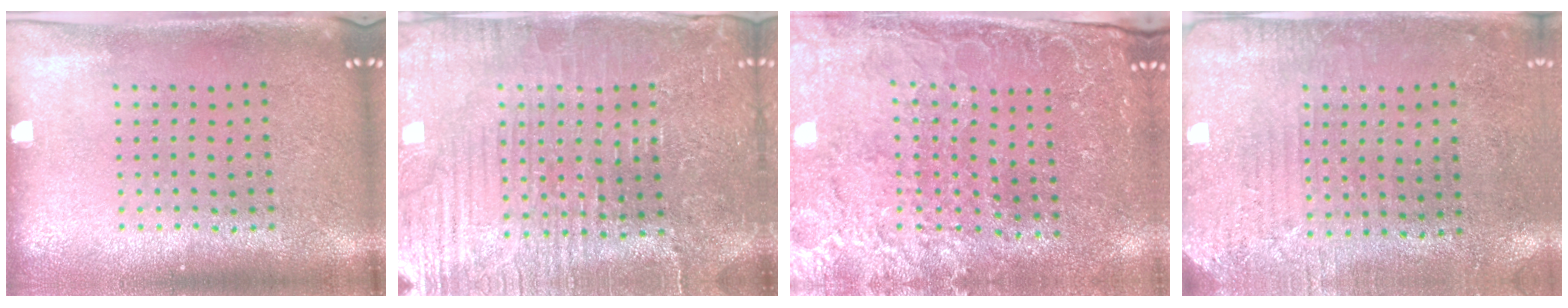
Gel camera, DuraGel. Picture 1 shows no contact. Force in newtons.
{"total": 4.4, "press": 4.2, "slide": 1.2}
{"total": 2.9, "press": 2.8, "slide": 0.8}
{"total": 2.8, "press": 2.3, "slide": 1.5}